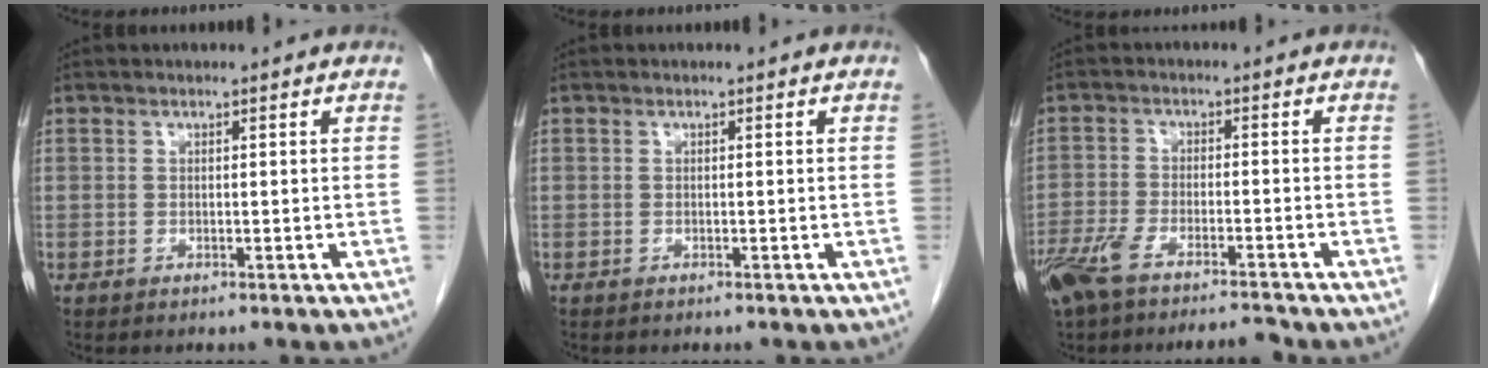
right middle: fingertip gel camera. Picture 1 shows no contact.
{"total": 0.0}
{"total": 9.2, "force": [-7.6, 1.7, 4.9], "torque": [-0.095, -0.008, -0.132]}